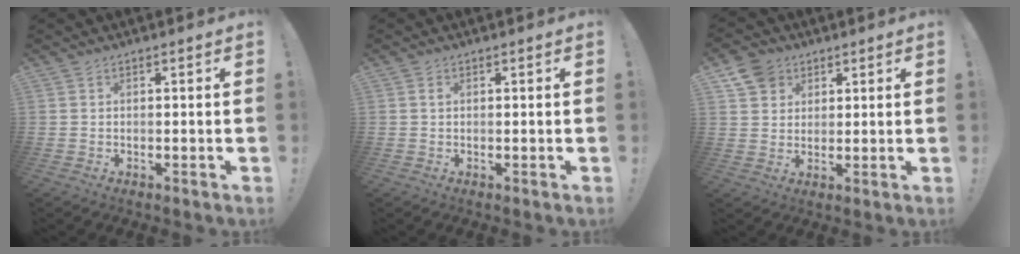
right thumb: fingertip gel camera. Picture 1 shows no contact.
{"total": 0.6, "force": [0.2, 0.2, 0.5], "torque": [-0.012, 0.004, 0.004]}
{"total": 7.3, "force": [4.1, 5.7, 1.8], "torque": [-0.026, -0.022, 0.081]}